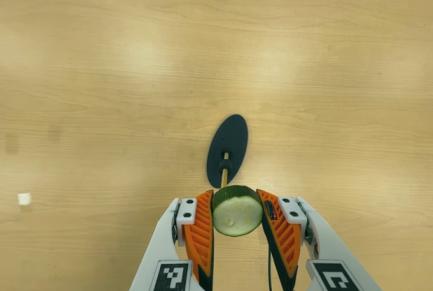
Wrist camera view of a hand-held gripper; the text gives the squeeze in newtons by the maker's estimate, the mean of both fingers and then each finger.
{"total": 10.8, "left": 10.1, "right": 11.6}